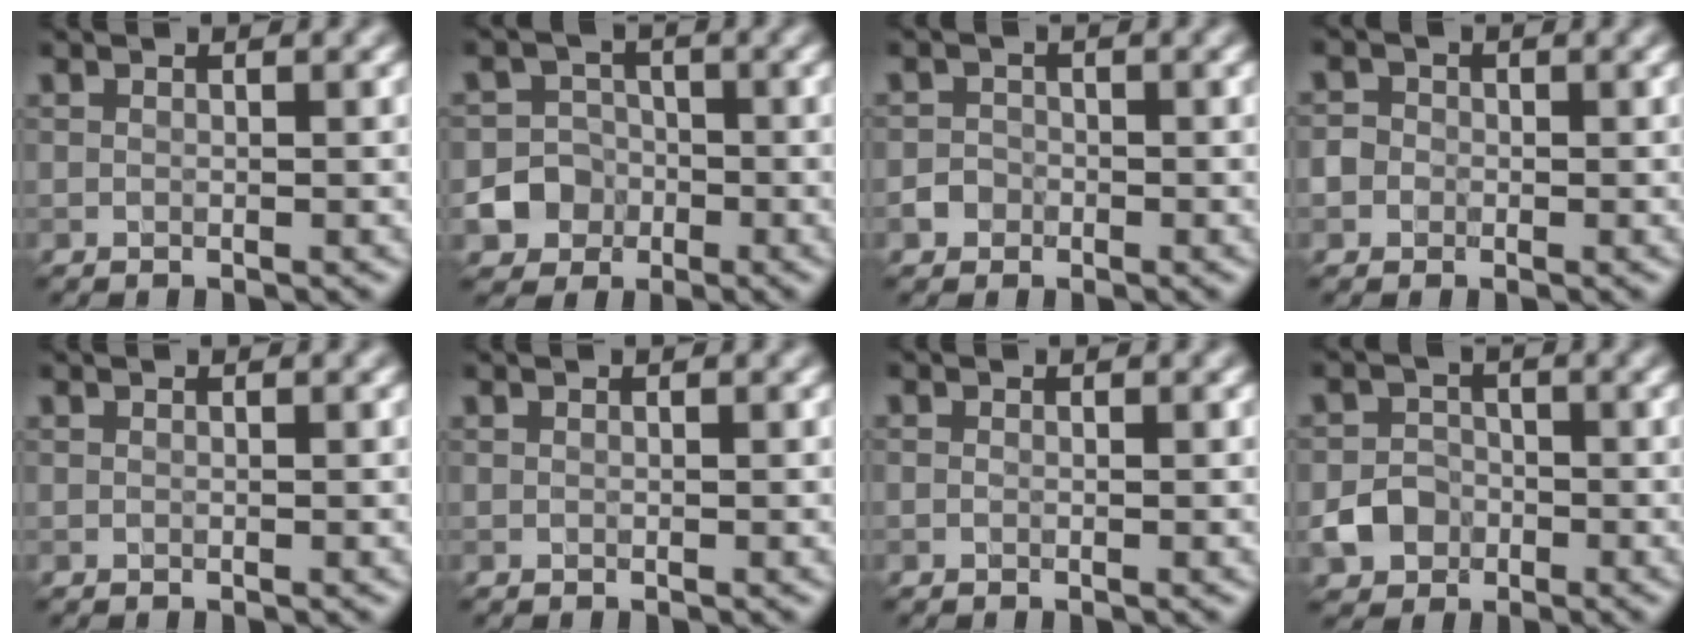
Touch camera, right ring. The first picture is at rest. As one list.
[{"total": 6.7, "force": [-3.0, 5.9, 1.0], "torque": [-0.001, -0.014, -0.067]}, {"total": 1.1, "force": [-0.5, 1.0, 0.2], "torque": [0.004, 0.003, -0.011]}, {"total": 2.4, "force": [-0.2, 2.2, 0.9], "torque": [-0.001, 0.016, -0.026]}, {"total": 0.0}, {"total": 0.0}, {"total": 0.0}, {"total": 2.8, "force": [-1.1, 2.4, 1.0], "torque": [-0.013, 0.004, -0.018]}]